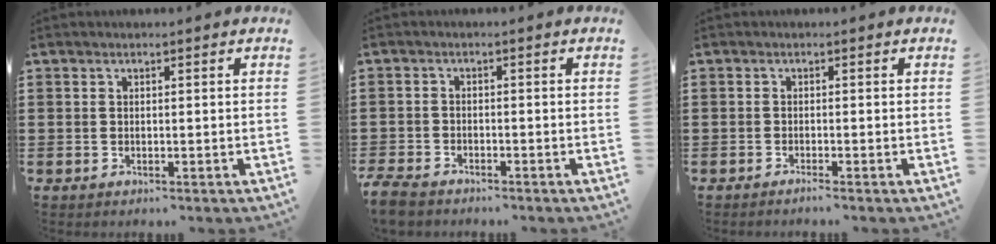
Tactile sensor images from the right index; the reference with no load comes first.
{"total": 2.4, "force": [-2.3, 0.7, 0.4], "torque": [-0.025, -0.002, -0.052]}
{"total": 0.9, "force": [-0.7, -0.3, 0.5], "torque": [-0.010, -0.006, -0.013]}